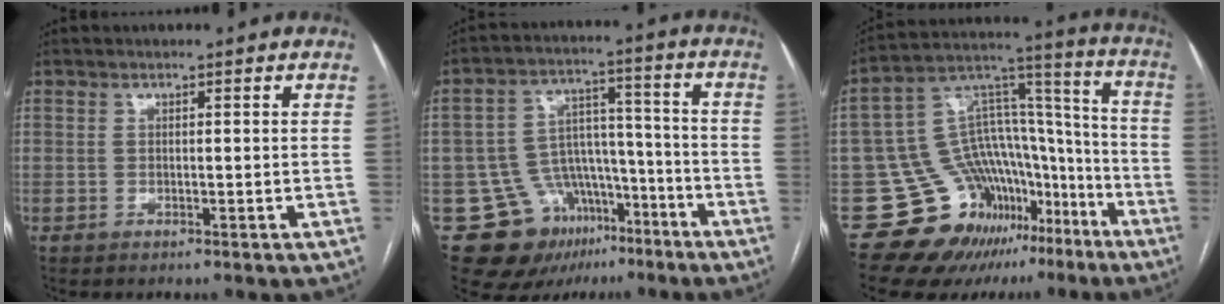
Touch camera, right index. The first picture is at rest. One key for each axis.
{"total": 14.3, "fx": -8.3, "fy": 10.7, "fz": 4.8, "tx": -0.074, "ty": 0.072, "tz": -0.115}
{"total": 20.8, "fx": -13.2, "fy": 13.9, "fz": 8.0, "tx": -0.116, "ty": 0.101, "tz": -0.192}